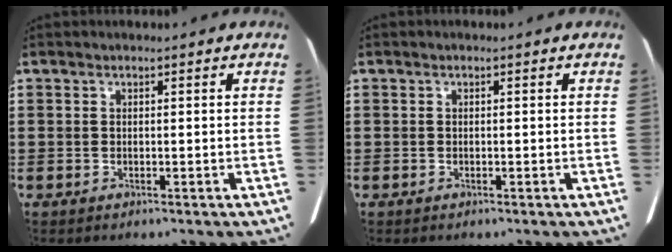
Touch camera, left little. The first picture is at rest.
{"total": 0.0}